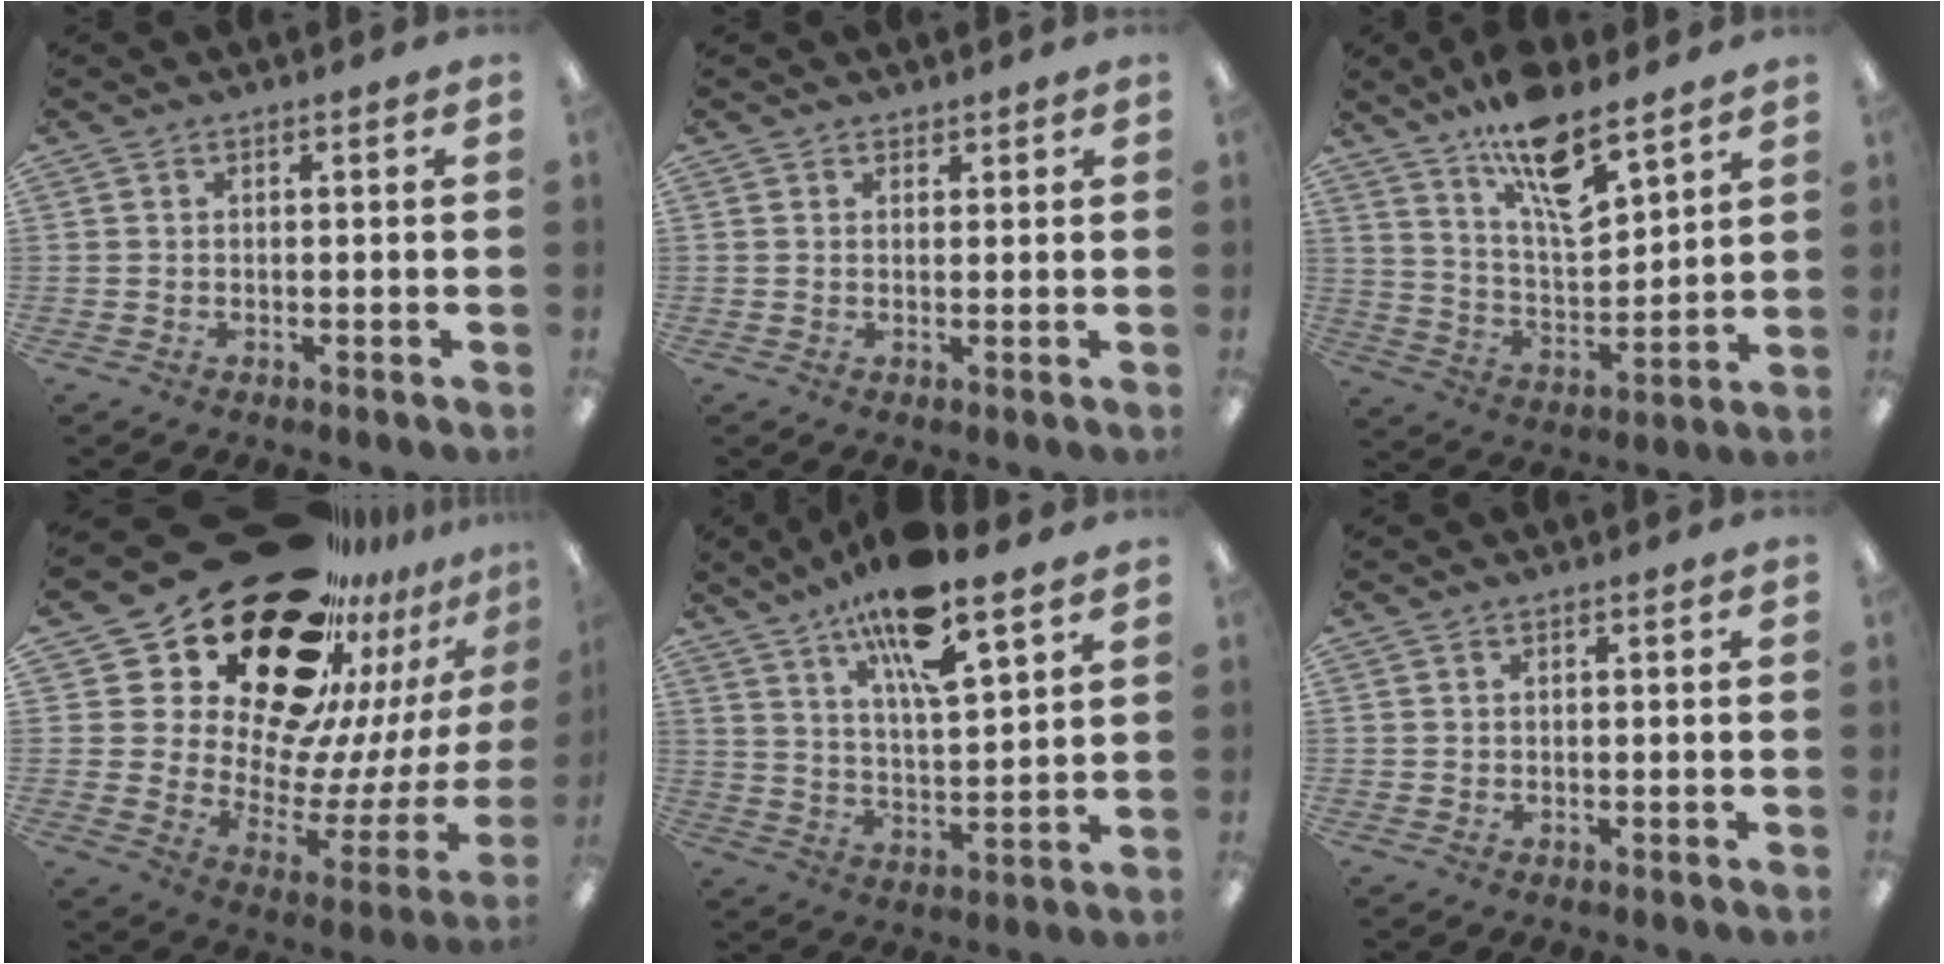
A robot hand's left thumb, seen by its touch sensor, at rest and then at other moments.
{"total": 1.4, "force": [1.2, 0.7, 0.0], "torque": [0.009, -0.004, 0.022]}
{"total": 15.4, "force": [11.3, 5.2, 9.1], "torque": [-0.157, -0.064, 0.194]}
{"total": 30.4, "force": [20.5, 15.3, 16.5], "torque": [-0.264, -0.167, 0.387]}
{"total": 14.9, "force": [11.0, 3.2, 9.4], "torque": [-0.161, -0.058, 0.181]}
{"total": 0.5, "force": [0.3, 0.4, 0.0], "torque": [0.001, 0.003, 0.005]}